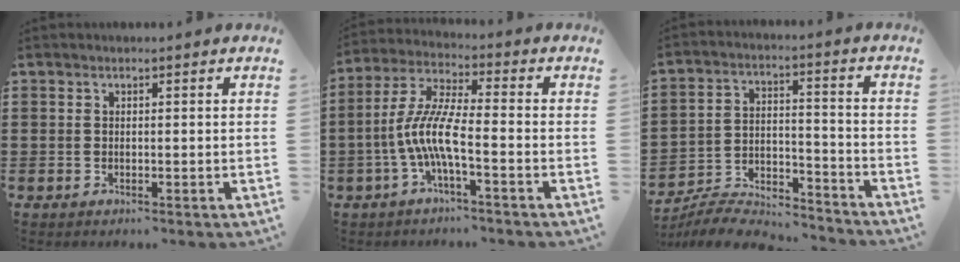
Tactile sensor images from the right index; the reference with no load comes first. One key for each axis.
{"total": 8.2, "fx": -3.0, "fy": 1.4, "fz": 7.5, "tx": -0.176, "ty": -0.016, "tz": -0.064}
{"total": 6.7, "fx": -6.5, "fy": 1.2, "fz": 1.3, "tx": -0.028, "ty": 0.007, "tz": -0.130}